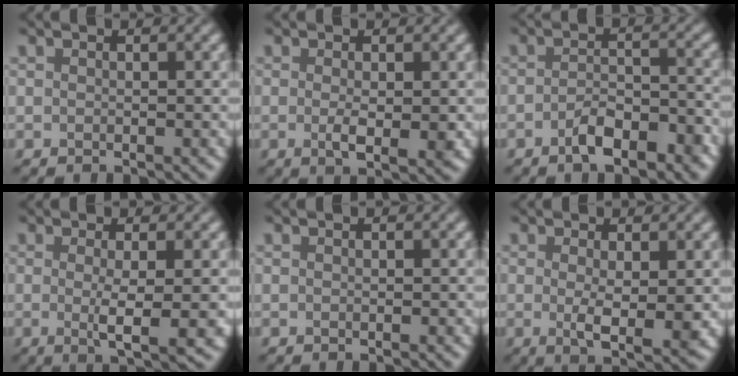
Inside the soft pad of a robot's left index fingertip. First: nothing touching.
{"total": 2.7, "force": [-0.3, 0.7, 2.6], "torque": [-0.047, -0.008, -0.003]}
{"total": 4.5, "force": [-2.6, 1.9, 3.1], "torque": [-0.048, 0.004, -0.044]}
{"total": 4.1, "force": [-0.4, 0.8, 4.0], "torque": [-0.066, -0.006, -0.005]}
{"total": 0.0}
{"total": 3.6, "force": [0.1, 0.8, 3.5], "torque": [-0.059, -0.011, 0.004]}